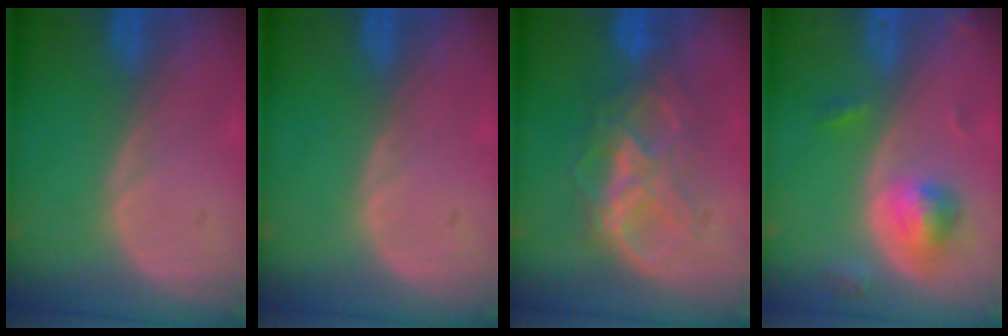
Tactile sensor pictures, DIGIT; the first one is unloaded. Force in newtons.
{"total": 0.0}
{"total": 7.3, "press": 7.3, "slide": 0.3}
{"total": 5.0, "press": 4.9, "slide": 1.0}